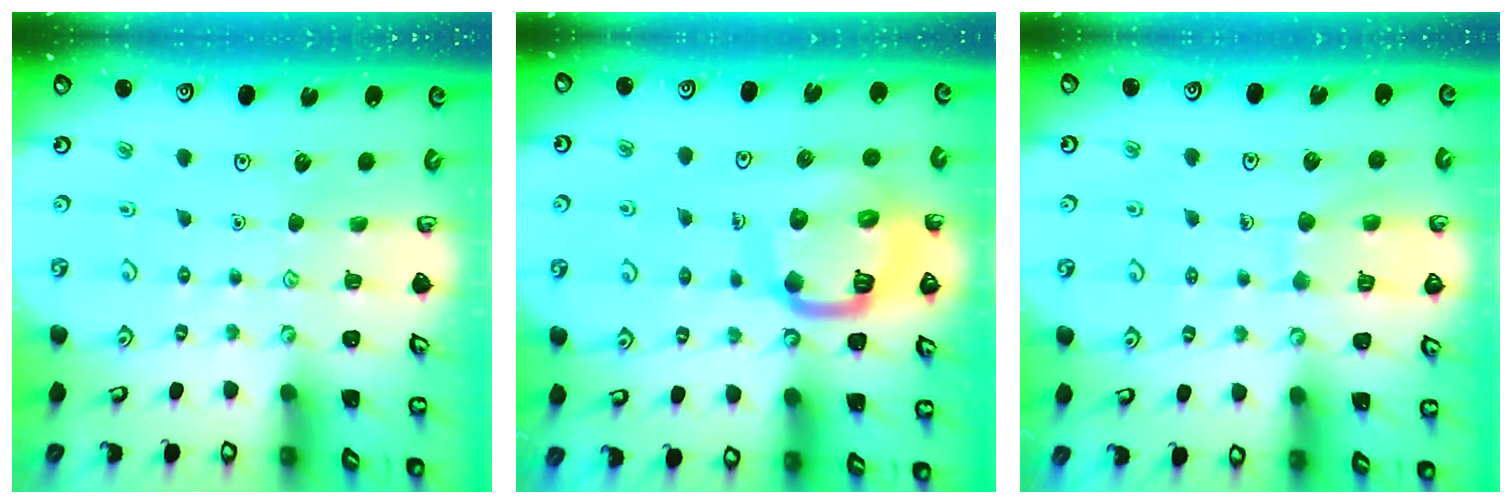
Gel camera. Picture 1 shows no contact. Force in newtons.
{"total": 17.3, "press": 17.2, "slide": 1.8}
{"total": 7.5, "press": 7.5, "slide": 0.7}